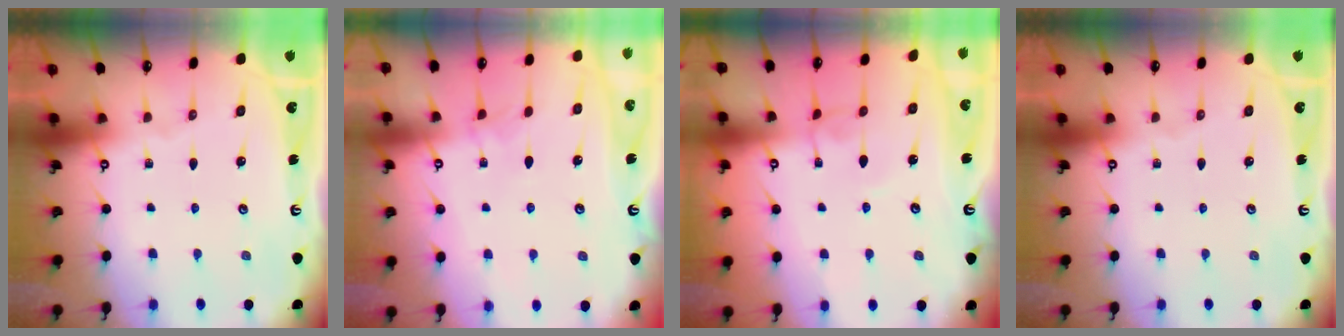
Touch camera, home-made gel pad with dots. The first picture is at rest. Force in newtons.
{"total": 0.0}
{"total": 1.1, "press": 1.0, "slide": 0.3}
{"total": 0.0}